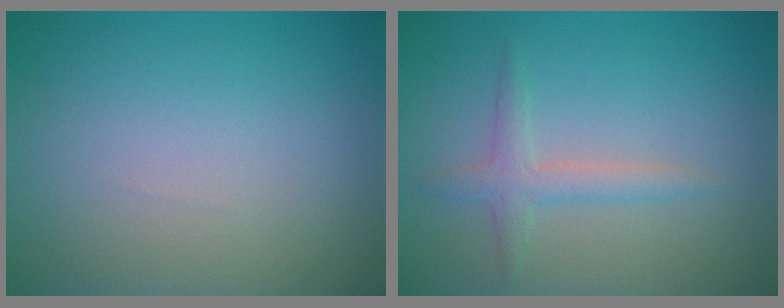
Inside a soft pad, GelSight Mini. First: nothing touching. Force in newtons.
{"total": 2.0, "press": 2.0, "slide": 0.1}